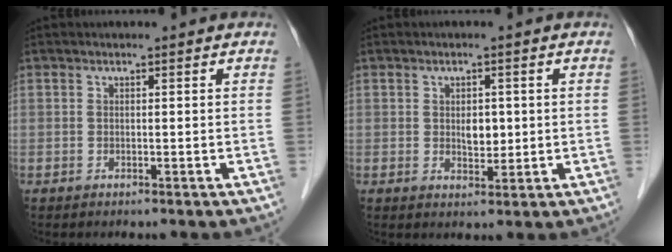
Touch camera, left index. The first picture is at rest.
{"total": 2.7, "force": [0.4, 1.7, 2.1], "torque": [-0.035, -0.002, 0.010]}